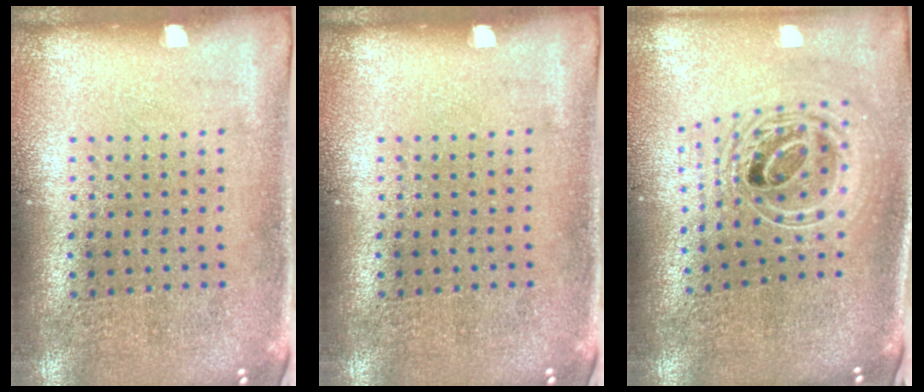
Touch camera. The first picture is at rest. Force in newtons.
{"total": 0.0}
{"total": 2.4, "press": 1.8, "slide": 1.6}